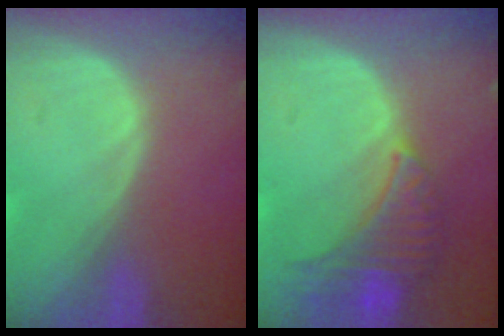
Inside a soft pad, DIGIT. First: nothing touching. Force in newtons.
{"total": 7.9, "press": 7.4, "slide": 2.8}